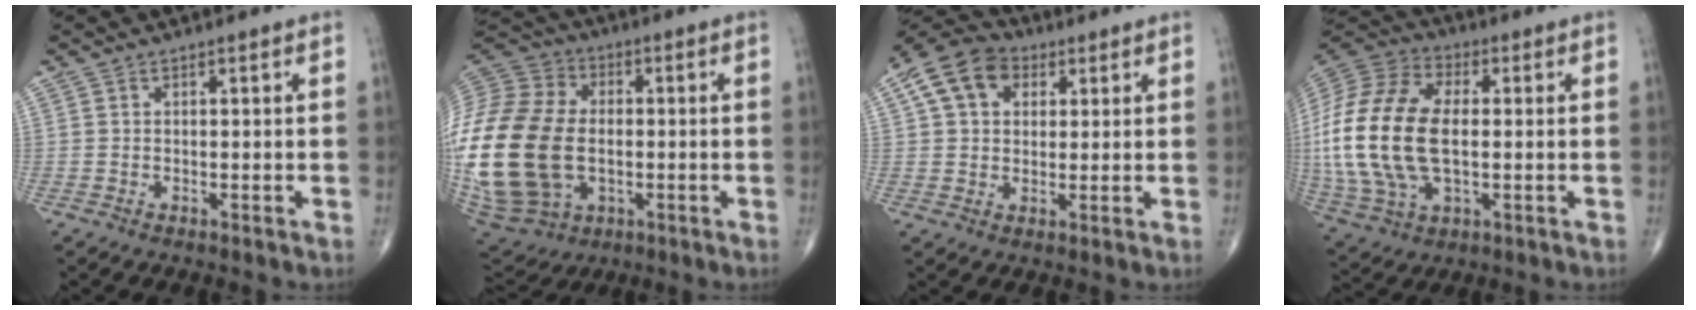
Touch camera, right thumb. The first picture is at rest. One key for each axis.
{"total": 32.8, "fx": -3.0, "fy": 22.6, "fz": 23.5, "tx": -0.562, "ty": 0.005, "tz": -0.037}
{"total": 11.2, "fx": 3.9, "fy": 8.3, "fz": 6.5, "tx": -0.103, "ty": 0.011, "tz": 0.057}
{"total": 25.7, "fx": -0.4, "fy": 14.7, "fz": 21.1, "tx": -0.475, "ty": 0.000, "tz": -0.003}